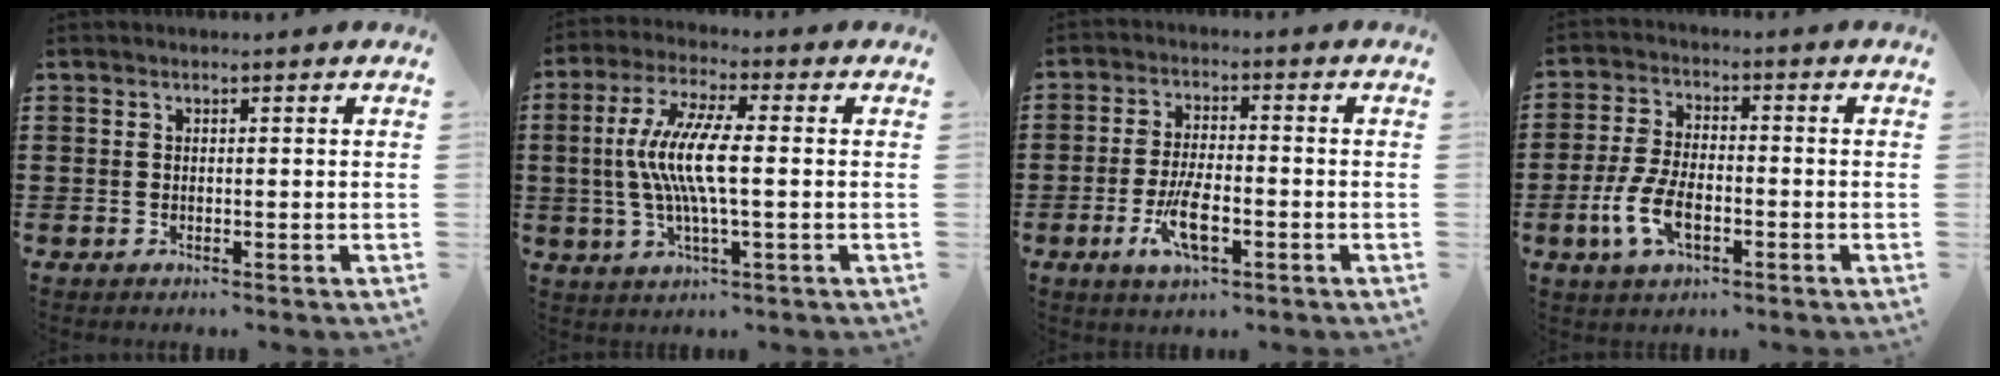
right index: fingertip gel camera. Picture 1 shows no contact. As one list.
[{"total": 8.8, "force": [0.3, 3.4, 8.1], "torque": [-0.174, 0.001, 0.000]}, {"total": 6.5, "force": [-2.4, 2.2, 5.7], "torque": [-0.125, -0.009, -0.048]}, {"total": 6.9, "force": [-2.5, 3.2, 5.6], "torque": [-0.134, -0.003, -0.052]}]